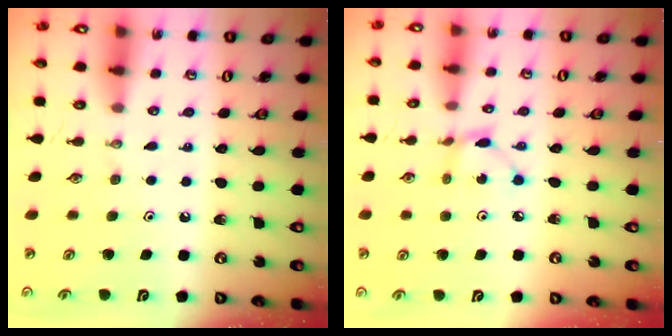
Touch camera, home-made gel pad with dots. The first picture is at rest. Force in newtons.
{"total": 2.5, "press": 2.5, "slide": 0.1}